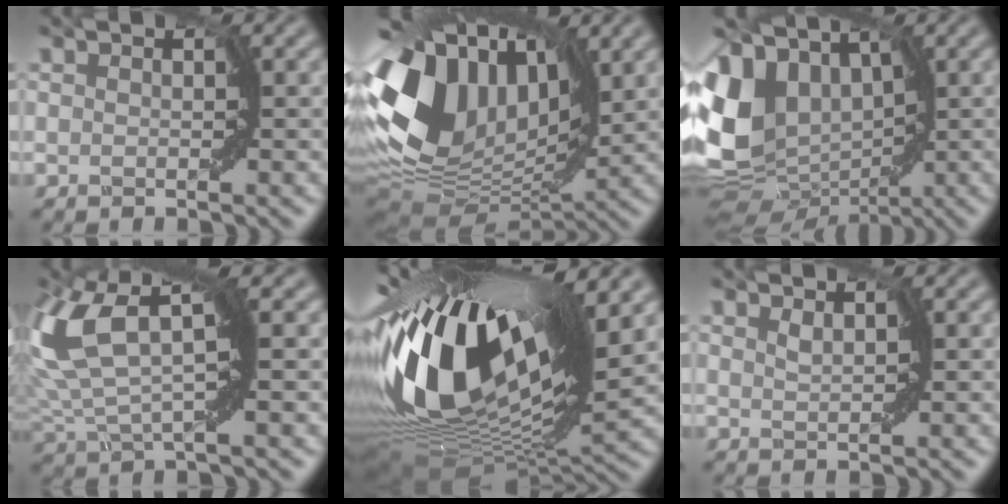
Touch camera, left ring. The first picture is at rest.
{"total": 12.6, "force": [3.2, 8.3, 9.0], "torque": [-0.214, 0.016, 0.062]}
{"total": 12.1, "force": [1.6, 8.9, 8.0], "torque": [-0.198, -0.004, 0.044]}
{"total": 8.6, "force": [2.3, 3.4, 7.6], "torque": [-0.198, 0.010, 0.050]}
{"total": 17.0, "force": [4.1, 7.0, 15.0], "torque": [-0.280, 0.020, 0.057]}
{"total": 0.6, "force": [0.5, -0.3, -0.2], "torque": [-0.011, -0.002, 0.021]}